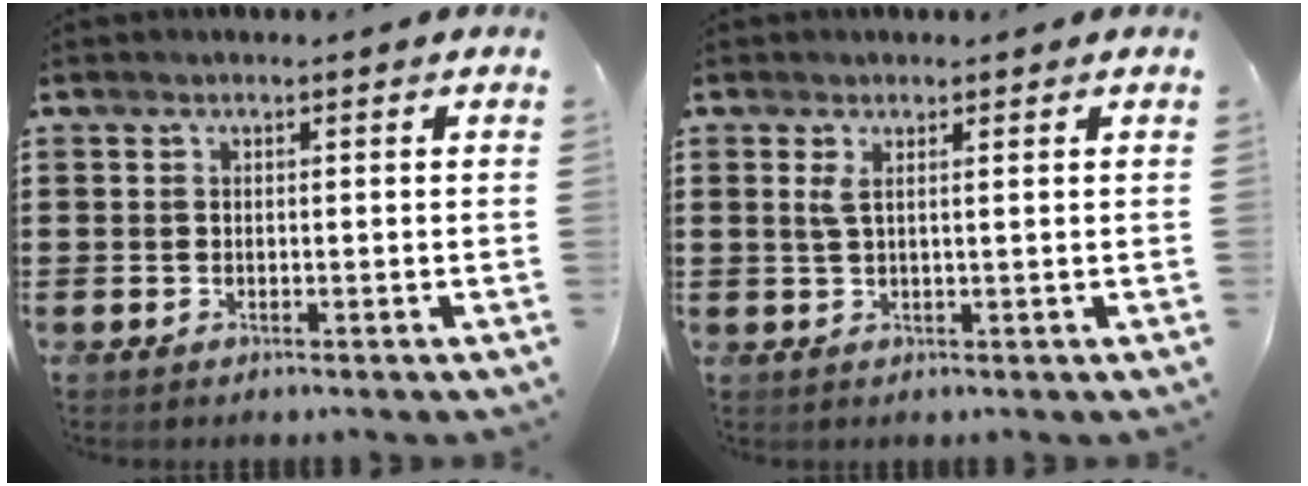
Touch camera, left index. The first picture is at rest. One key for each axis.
{"total": 1.9, "fx": 0.9, "fy": 0.1, "fz": 1.6, "tx": -0.037, "ty": -0.002, "tz": 0.016}